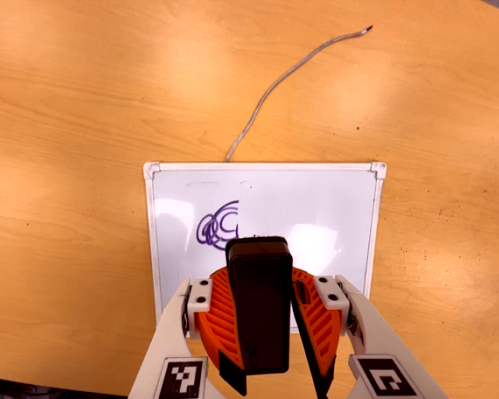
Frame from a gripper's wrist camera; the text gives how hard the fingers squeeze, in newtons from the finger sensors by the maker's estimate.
{"total": 11.8, "left": 11.2, "right": 12.4}